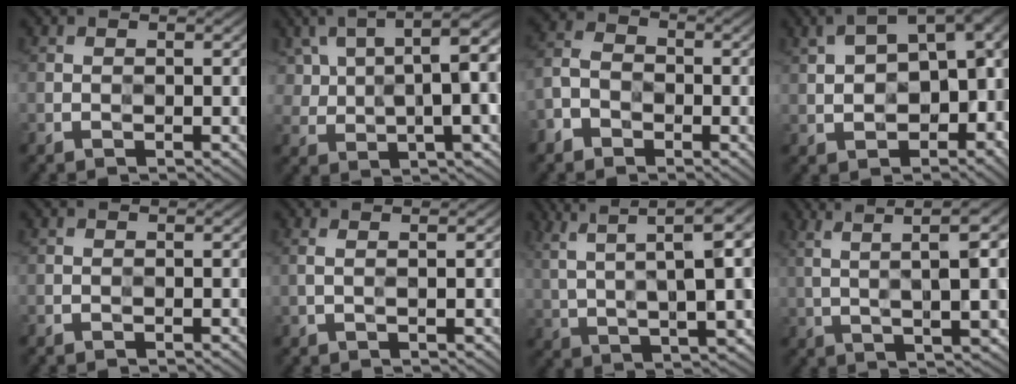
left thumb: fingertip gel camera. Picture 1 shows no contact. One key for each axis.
{"total": 13.5, "fx": 4.2, "fy": 5.8, "fz": 11.5, "tx": -0.222, "ty": 0.006, "tz": 0.072}
{"total": 4.4, "fx": -2.6, "fy": 3.1, "fz": 1.7, "tx": -0.046, "ty": 0.001, "tz": -0.063}
{"total": 13.8, "fx": -0.1, "fy": 8.3, "fz": 11.1, "tx": -0.158, "ty": 0.001, "tz": 0.017}
{"total": 0.0}
{"total": 2.4, "fx": 0.8, "fy": 0.6, "fz": 2.2, "tx": -0.028, "ty": 0.001, "tz": 0.003}
{"total": 14.3, "fx": 6.5, "fy": 4.3, "fz": 12.0, "tx": -0.243, "ty": 0.011, "tz": 0.124}
{"total": 12.0, "fx": 5.2, "fy": 2.5, "fz": 10.5, "tx": -0.182, "ty": 0.027, "tz": 0.093}